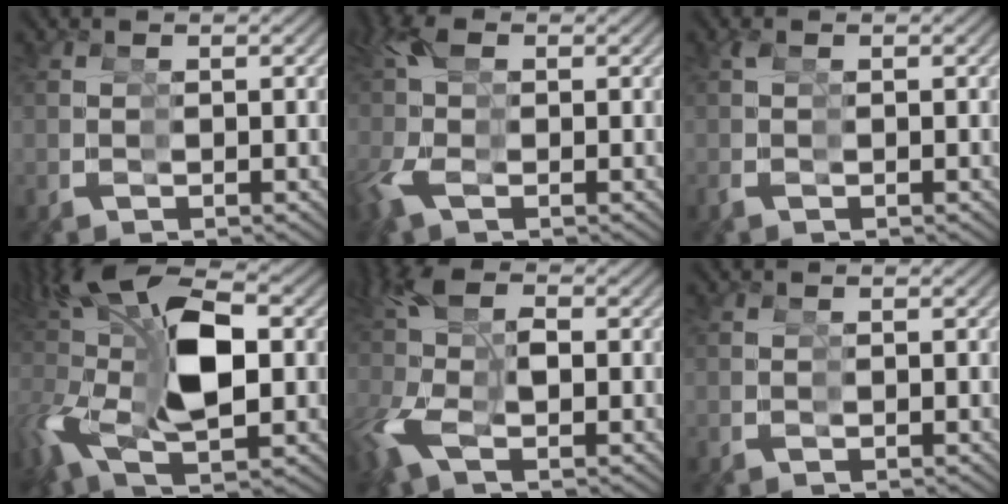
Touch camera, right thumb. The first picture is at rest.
{"total": 2.7, "force": [-0.8, 1.9, 1.8], "torque": [-0.055, -0.013, -0.009]}
{"total": 0.0}
{"total": 13.9, "force": [-2.0, 7.8, 11.3], "torque": [-0.221, -0.031, -0.021]}
{"total": 4.9, "force": [-1.9, 2.7, 3.6], "torque": [-0.087, -0.022, -0.023]}
{"total": 0.0}